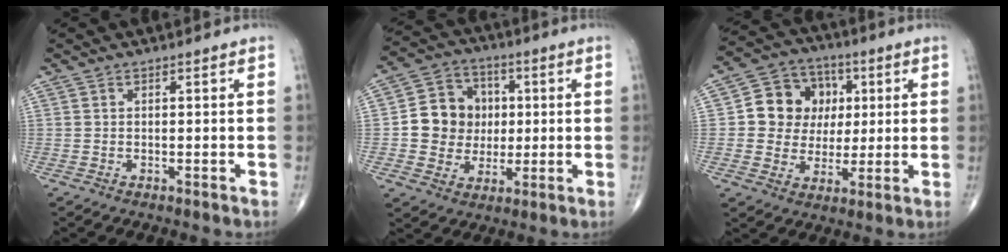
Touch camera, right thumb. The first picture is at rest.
{"total": 11.6, "force": [0.6, 10.5, 4.9], "torque": [-0.041, 0.016, 0.009]}
{"total": 12.2, "force": [2.0, 10.9, 5.0], "torque": [-0.034, 0.008, 0.033]}